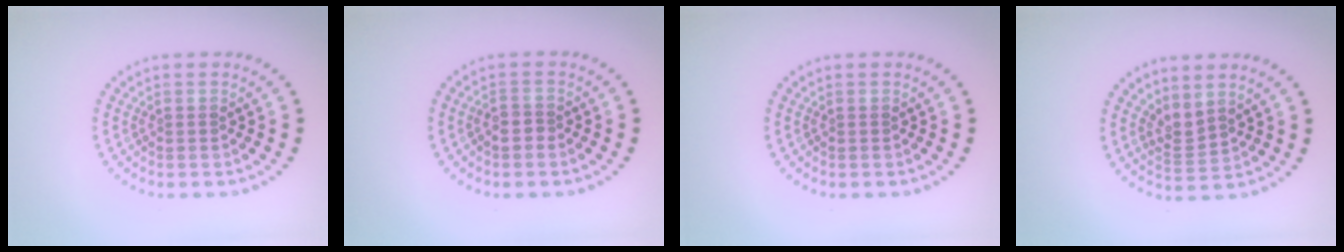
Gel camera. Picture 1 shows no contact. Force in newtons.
{"total": 1.5, "press": 1.3, "slide": 0.8}
{"total": 0.0}
{"total": 2.1, "press": 1.5, "slide": 1.5}